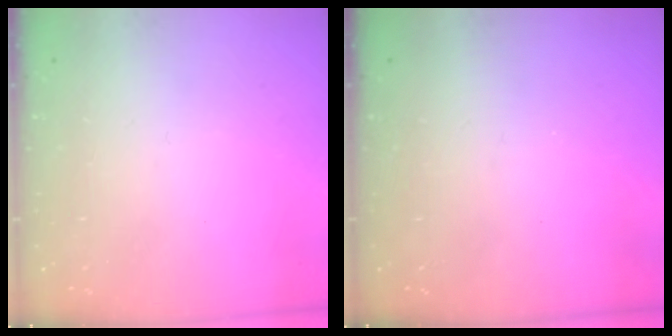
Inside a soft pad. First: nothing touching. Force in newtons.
{"total": 0.0}